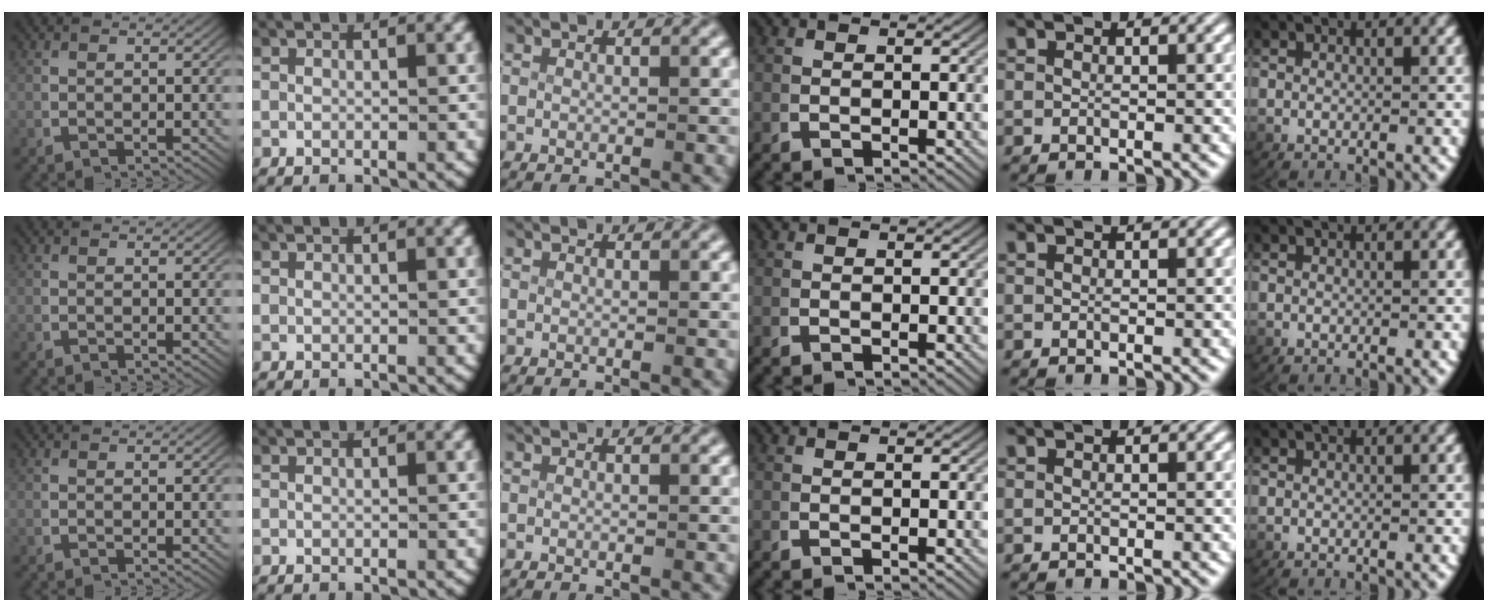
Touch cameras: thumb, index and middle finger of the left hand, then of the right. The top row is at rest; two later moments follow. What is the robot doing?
{"motion": "lift_and_place", "object": "paper"}